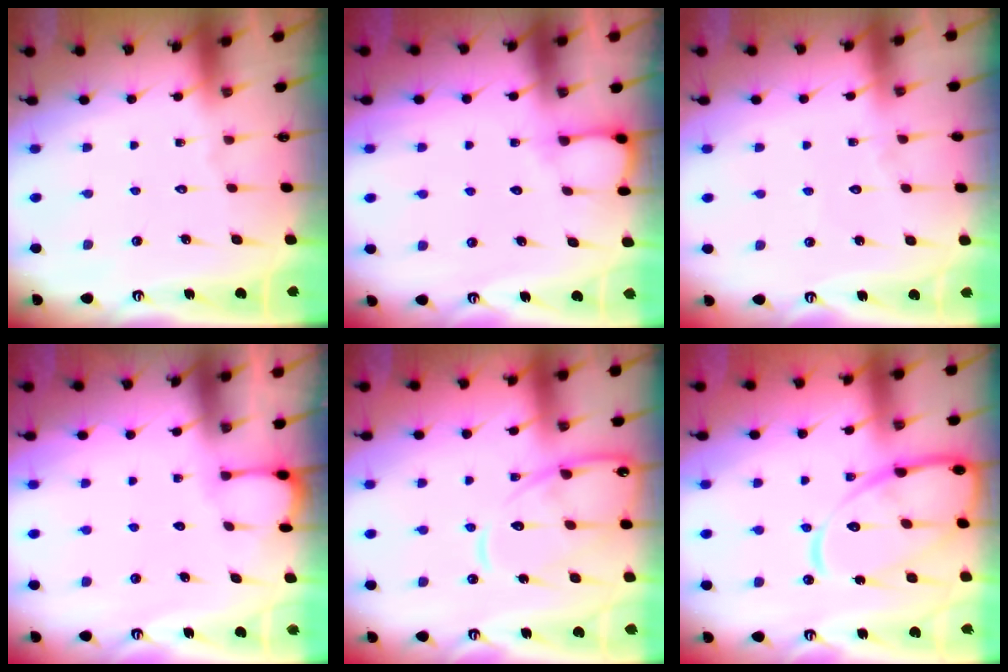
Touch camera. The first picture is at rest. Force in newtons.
{"total": 3.8, "press": 3.8, "slide": 0.4}
{"total": 3.2, "press": 3.2, "slide": 0.4}
{"total": 2.1, "press": 2.1, "slide": 0.2}
{"total": 13.3, "press": 13.3, "slide": 1.3}
{"total": 16.8, "press": 16.7, "slide": 1.7}